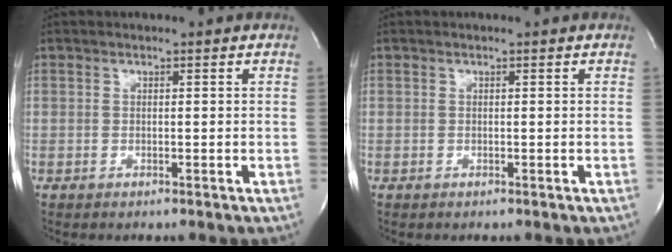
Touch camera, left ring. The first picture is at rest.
{"total": 0.0}